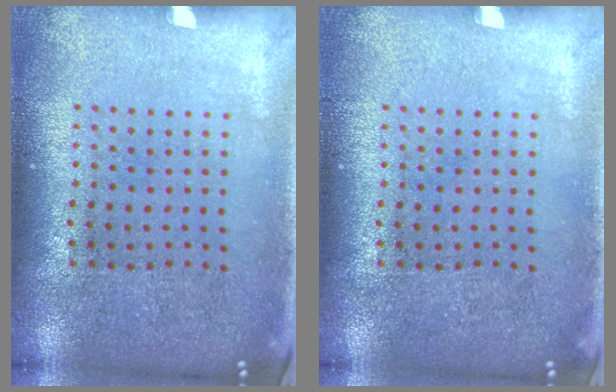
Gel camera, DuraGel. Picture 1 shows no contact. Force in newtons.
{"total": 0.0}